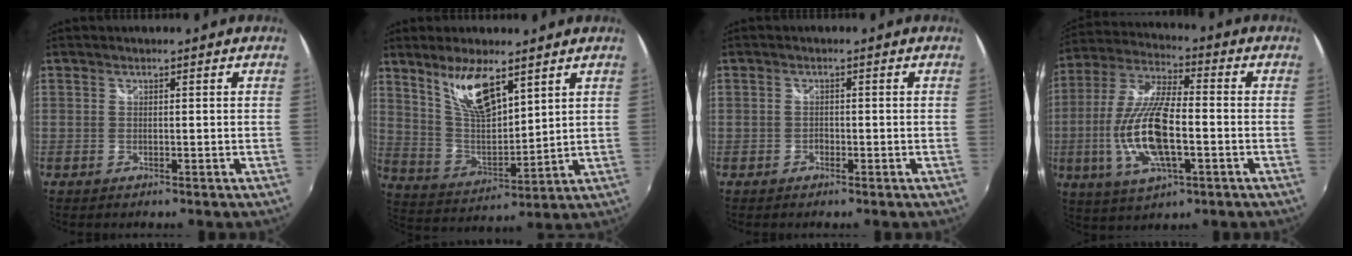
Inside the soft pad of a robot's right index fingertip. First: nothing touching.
{"total": 11.6, "force": [7.2, 3.7, 8.2], "torque": [-0.146, -0.002, 0.151]}
{"total": 1.1, "force": [-0.7, 0.8, 0.2], "torque": [-0.002, -0.001, -0.010]}
{"total": 16.3, "force": [-3.6, 5.6, 14.9], "torque": [-0.307, -0.008, -0.066]}